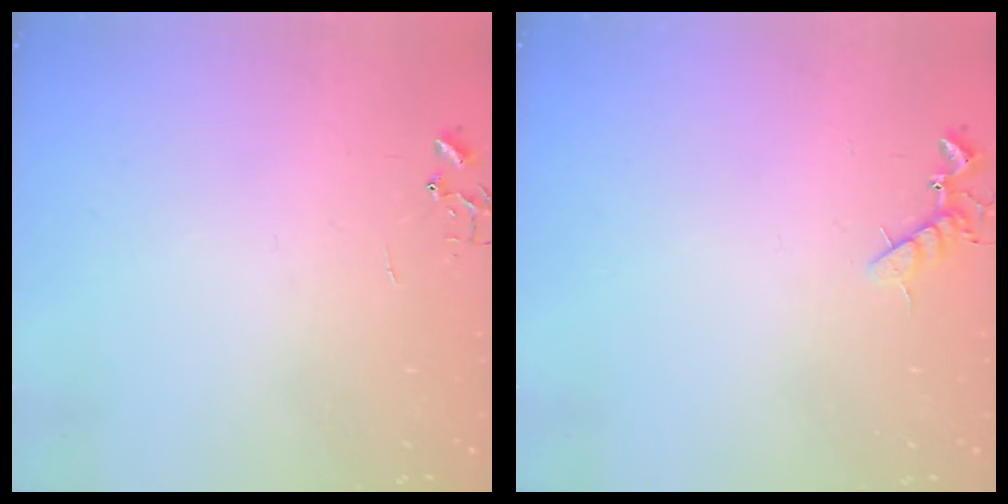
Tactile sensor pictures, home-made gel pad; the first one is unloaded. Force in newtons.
{"total": 7.0, "press": 6.9, "slide": 1.1}